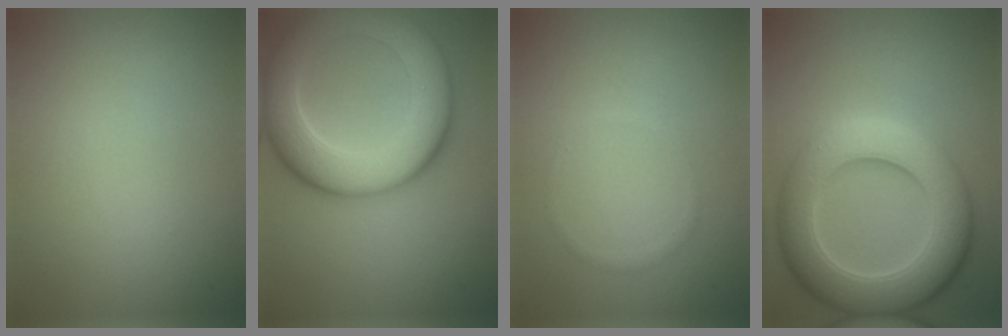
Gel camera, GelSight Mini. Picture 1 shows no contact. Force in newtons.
{"total": 9.6, "press": 9.5, "slide": 0.4}
{"total": 0.6, "press": 0.6, "slide": 0.1}
{"total": 9.4, "press": 9.4, "slide": 0.5}